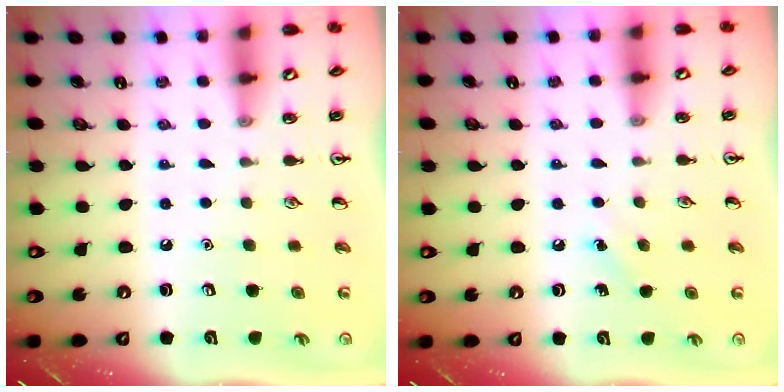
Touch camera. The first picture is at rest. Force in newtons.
{"total": 3.7, "press": 3.5, "slide": 1.3}